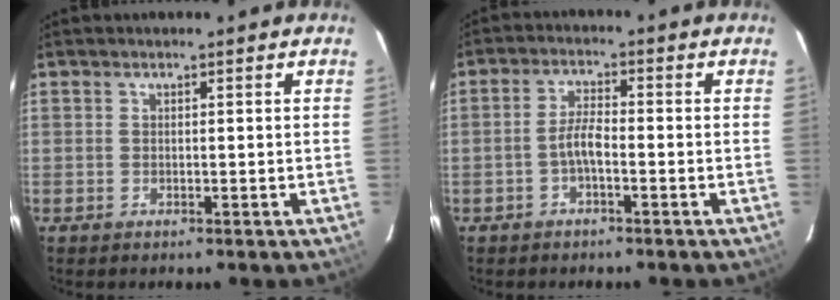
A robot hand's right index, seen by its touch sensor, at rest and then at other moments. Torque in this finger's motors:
{"motor_torque": [0.34, -0.25, 0.21, 0.08]}